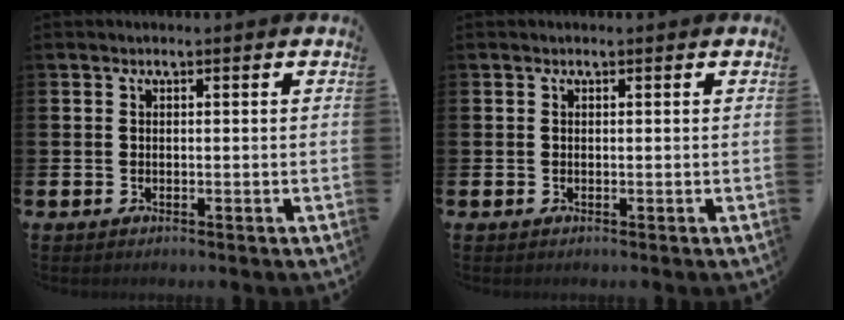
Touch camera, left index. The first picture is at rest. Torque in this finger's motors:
{"motor_torque": [0.85, -1.28, 0.09, -0.01]}